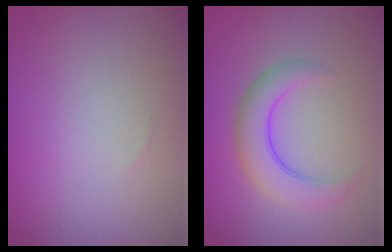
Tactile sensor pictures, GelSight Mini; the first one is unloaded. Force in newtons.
{"total": 4.3, "press": 4.3, "slide": 0.3}